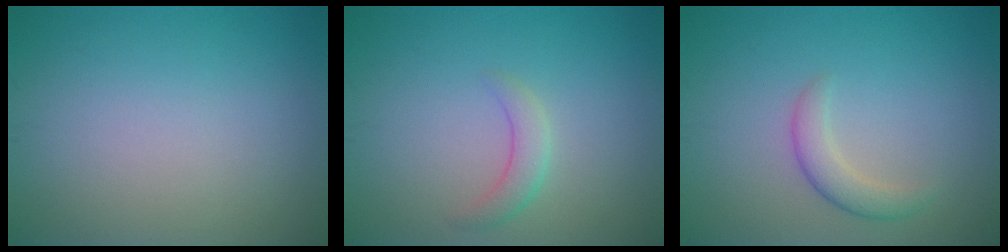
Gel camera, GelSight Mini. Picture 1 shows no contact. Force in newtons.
{"total": 1.8, "press": 1.8, "slide": 0.2}
{"total": 2.2, "press": 2.2, "slide": 0.1}